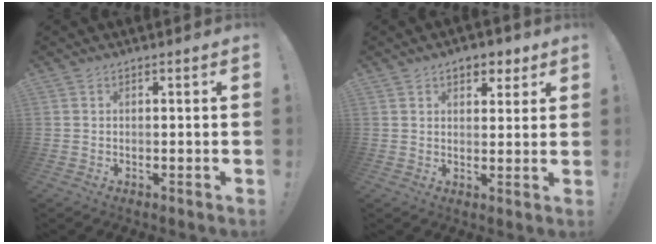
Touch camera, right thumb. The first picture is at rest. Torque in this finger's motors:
{"motor_torque": [0.37, 1.17, 0.57, 0.36, -0.01]}